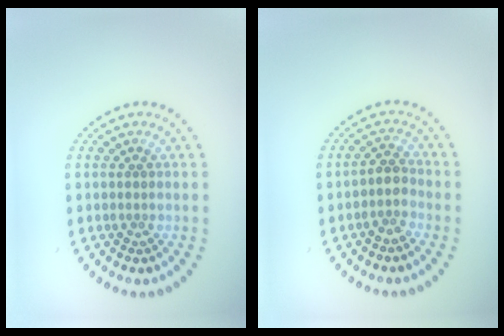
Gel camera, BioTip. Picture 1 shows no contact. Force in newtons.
{"total": 2.0, "press": 1.6, "slide": 1.3}